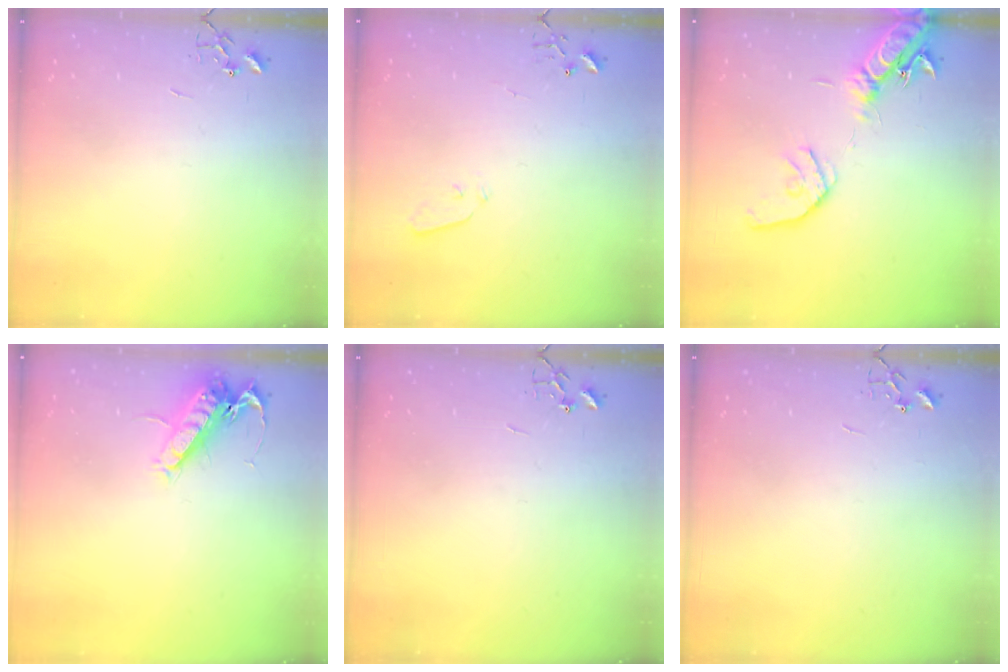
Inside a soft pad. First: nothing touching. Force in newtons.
{"total": 3.6, "press": 3.6, "slide": 0.5}
{"total": 16.5, "press": 16.2, "slide": 2.9}
{"total": 13.8, "press": 13.8, "slide": 1.2}
{"total": 0.0}
{"total": 0.0}